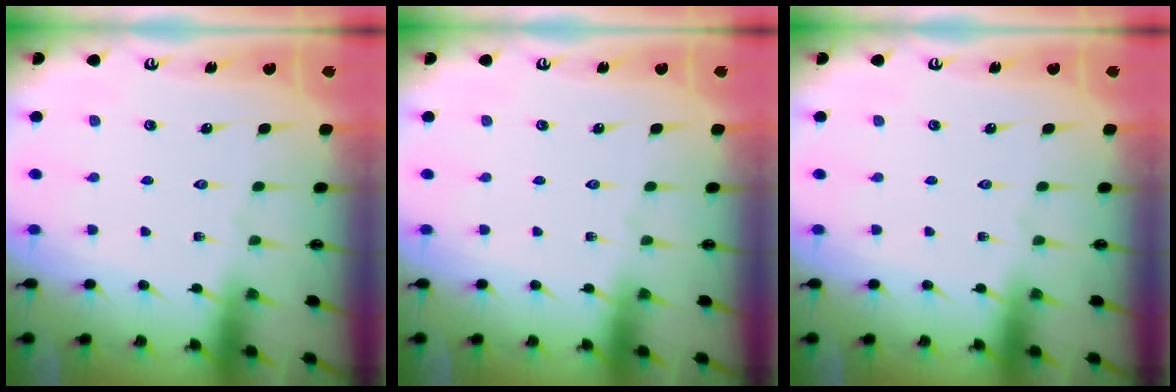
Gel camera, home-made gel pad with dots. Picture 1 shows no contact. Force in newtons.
{"total": 0.0}
{"total": 0.0}